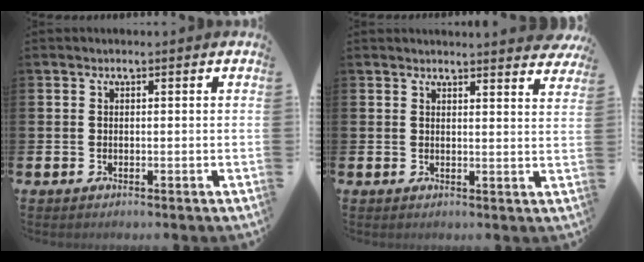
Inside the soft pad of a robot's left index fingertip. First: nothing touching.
{"total": 2.6, "force": [2.6, -0.4, -0.3], "torque": [0.012, -0.024, 0.044]}